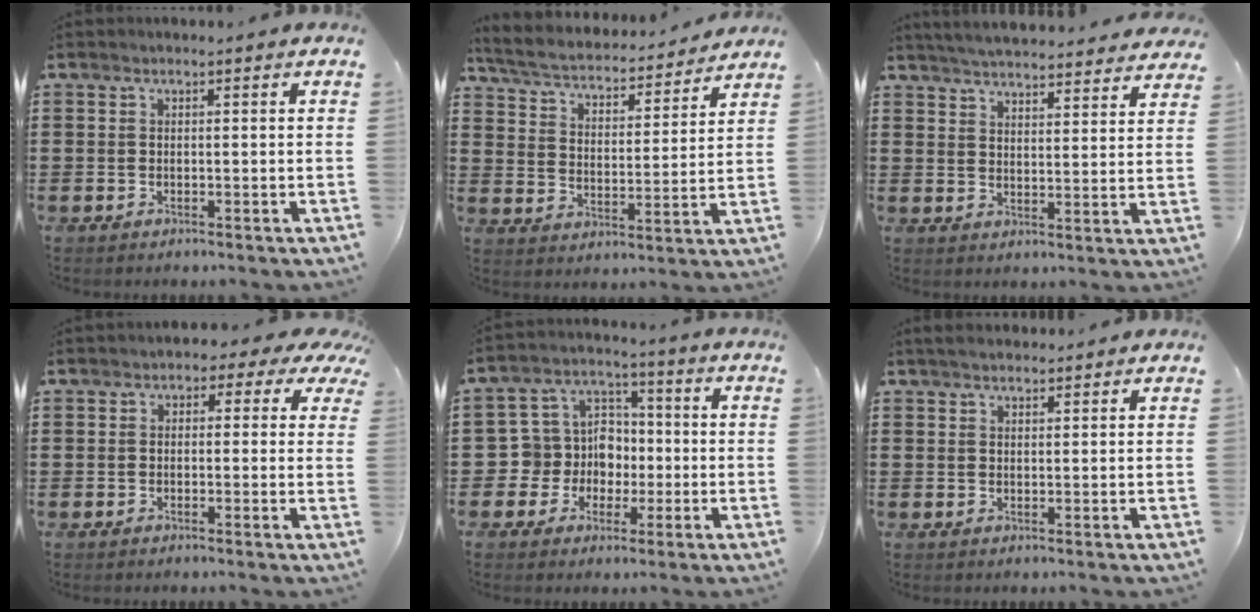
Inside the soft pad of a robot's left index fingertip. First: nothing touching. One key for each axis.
{"total": 4.0, "fx": 3.8, "fy": 0.5, "fz": 1.1, "tx": -0.043, "ty": -0.029, "tz": 0.058}
{"total": 4.9, "fx": 4.8, "fy": -0.2, "fz": 0.6, "tx": -0.030, "ty": -0.029, "tz": 0.085}
{"total": 2.2, "fx": 0.0, "fy": 1.8, "fz": 1.3, "tx": -0.024, "ty": 0.007, "tz": -0.007}
{"total": 8.0, "fx": -0.3, "fy": 7.8, "fz": 1.7, "tx": -0.083, "ty": -0.006, "tz": -0.007}
{"total": 2.2, "fx": 2.0, "fy": 0.6, "fz": 0.7, "tx": -0.016, "ty": 0.005, "tz": 0.039}